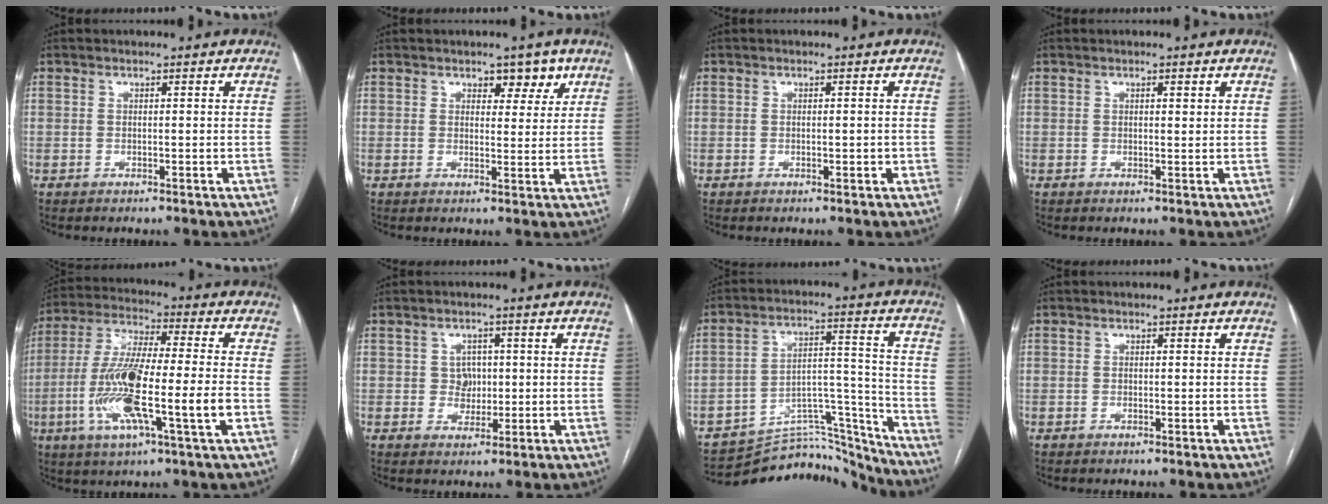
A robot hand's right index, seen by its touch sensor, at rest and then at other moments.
{"total": 4.0, "force": [2.4, 2.3, 2.2], "torque": [-0.017, 0.002, 0.032]}
{"total": 1.0, "force": [-0.2, 0.4, 0.9], "torque": [-0.017, 0.000, 0.002]}
{"total": 0.9, "force": [0.5, 0.2, 0.8], "torque": [-0.014, 0.000, 0.006]}
{"total": 16.3, "force": [-4.1, 1.1, 15.7], "torque": [-0.315, -0.007, -0.076]}
{"total": 3.0, "force": [0.3, 2.8, 0.9], "torque": [-0.008, 0.006, 0.010]}
{"total": 16.8, "force": [-16.6, 2.8, 0.5], "torque": [0.011, 0.068, -0.244]}
{"total": 0.0}